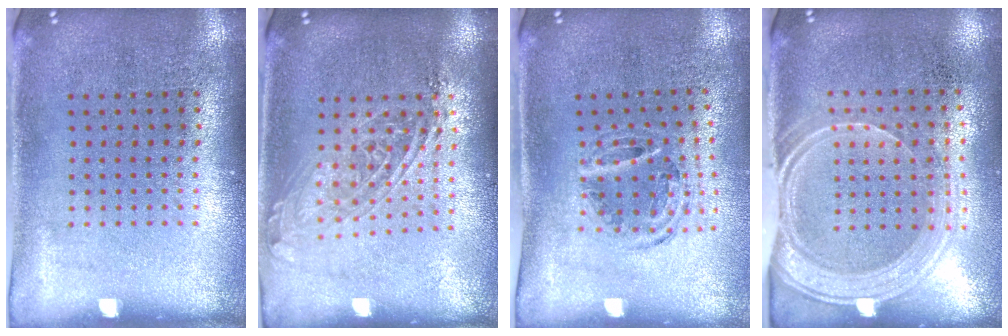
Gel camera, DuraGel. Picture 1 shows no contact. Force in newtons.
{"total": 1.6, "press": 1.3, "slide": 0.8}
{"total": 1.0, "press": 0.9, "slide": 0.1}
{"total": 1.9, "press": 1.7, "slide": 0.9}